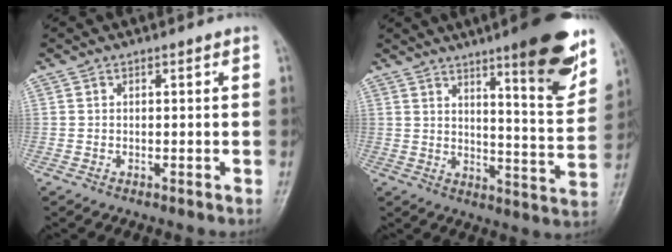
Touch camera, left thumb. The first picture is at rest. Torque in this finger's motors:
{"motor_torque": [1.73, 0.78, 1.60, -1.11, 0.34]}